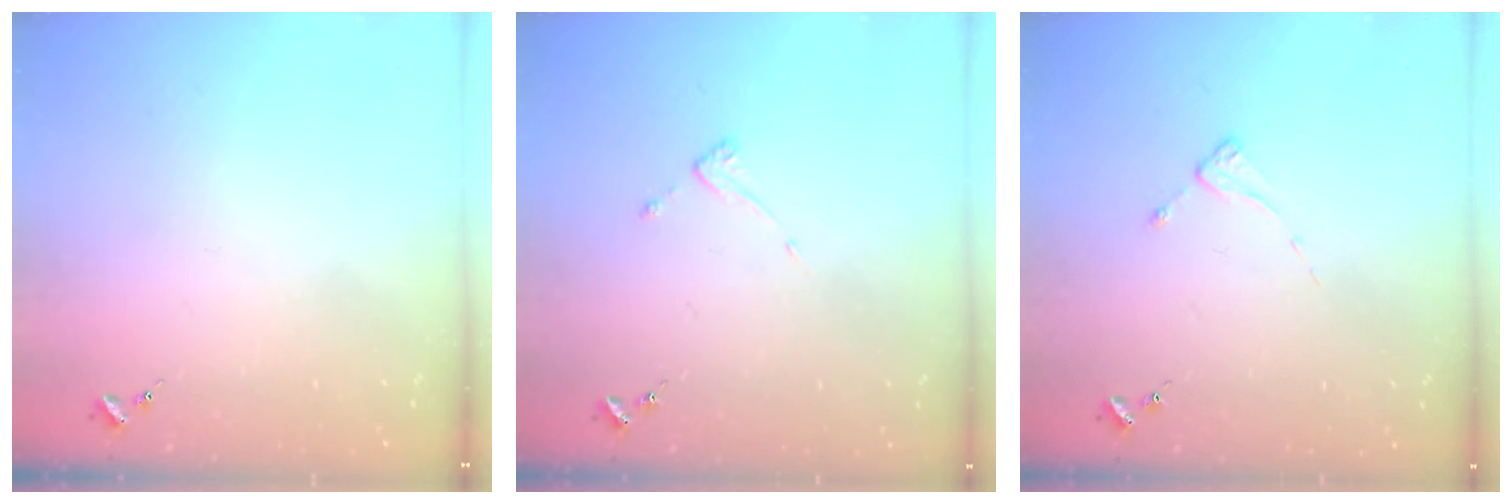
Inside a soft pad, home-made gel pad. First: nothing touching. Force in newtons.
{"total": 3.5, "press": 3.5, "slide": 0.3}
{"total": 2.4, "press": 2.4, "slide": 0.3}